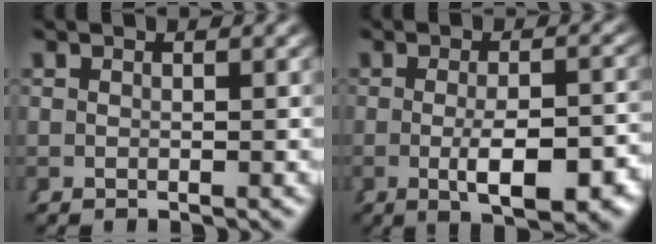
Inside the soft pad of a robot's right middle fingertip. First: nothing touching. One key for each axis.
{"total": 6.0, "fx": -2.4, "fy": 1.9, "fz": 5.2, "tx": -0.075, "ty": -0.016, "tz": -0.029}